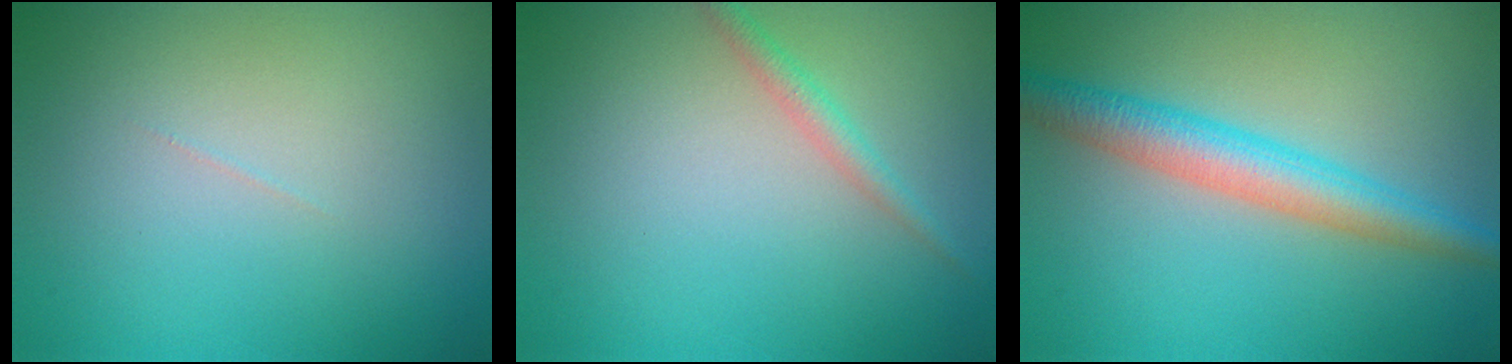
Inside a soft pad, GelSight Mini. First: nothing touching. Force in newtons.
{"total": 1.6, "press": 1.6, "slide": 0.0}
{"total": 4.7, "press": 4.7, "slide": 0.1}